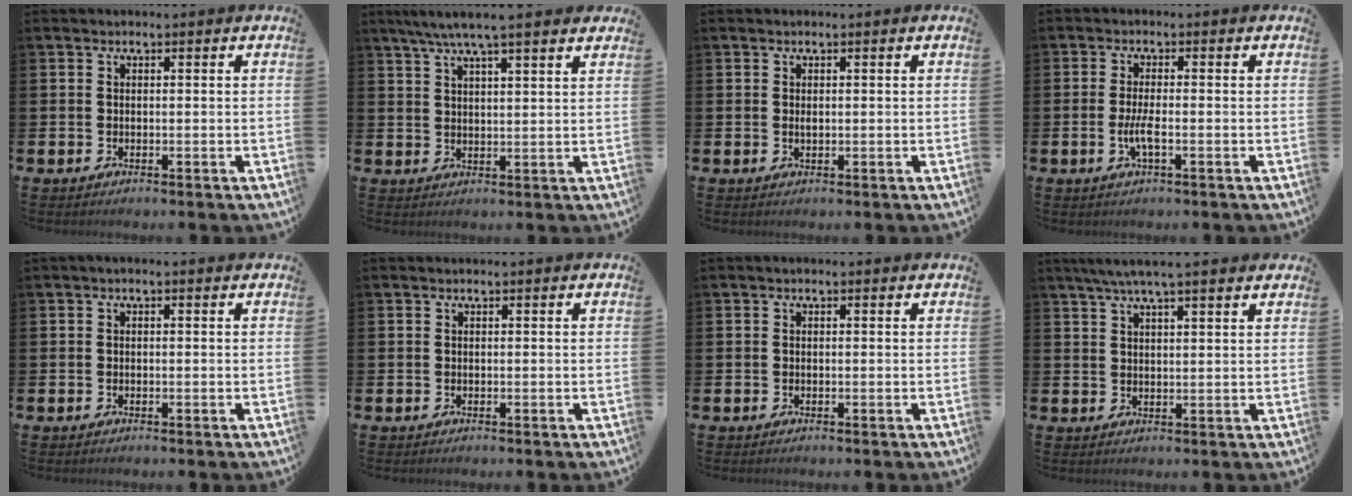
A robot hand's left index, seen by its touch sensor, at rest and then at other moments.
{"total": 6.3, "force": [5.5, 0.3, 3.0], "torque": [-0.070, -0.014, 0.098]}
{"total": 0.6, "force": [0.2, 0.2, 0.5], "torque": [-0.007, 0.000, 0.003]}
{"total": 2.8, "force": [-0.7, 0.5, 2.6], "torque": [-0.059, 0.000, -0.015]}
{"total": 0.5, "force": [-0.3, 0.1, 0.4], "torque": [-0.004, -0.001, -0.006]}
{"total": 0.0}
{"total": 0.0}
{"total": 5.1, "force": [4.4, 0.2, 2.5], "torque": [-0.058, -0.007, 0.079]}